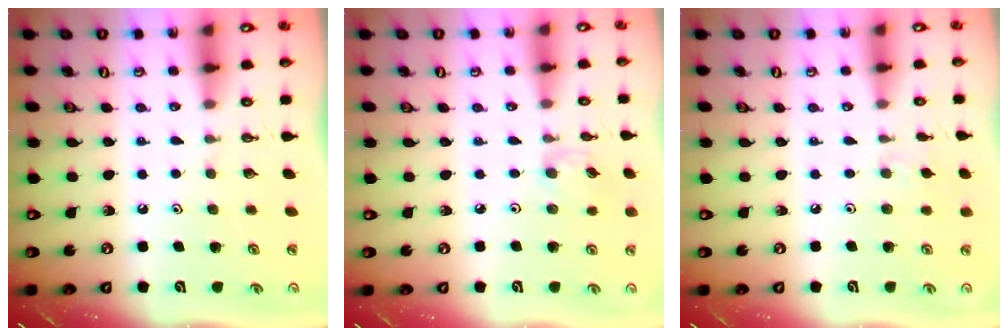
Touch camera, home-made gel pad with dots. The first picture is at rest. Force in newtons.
{"total": 2.5, "press": 2.5, "slide": 0.5}
{"total": 2.4, "press": 2.3, "slide": 0.5}